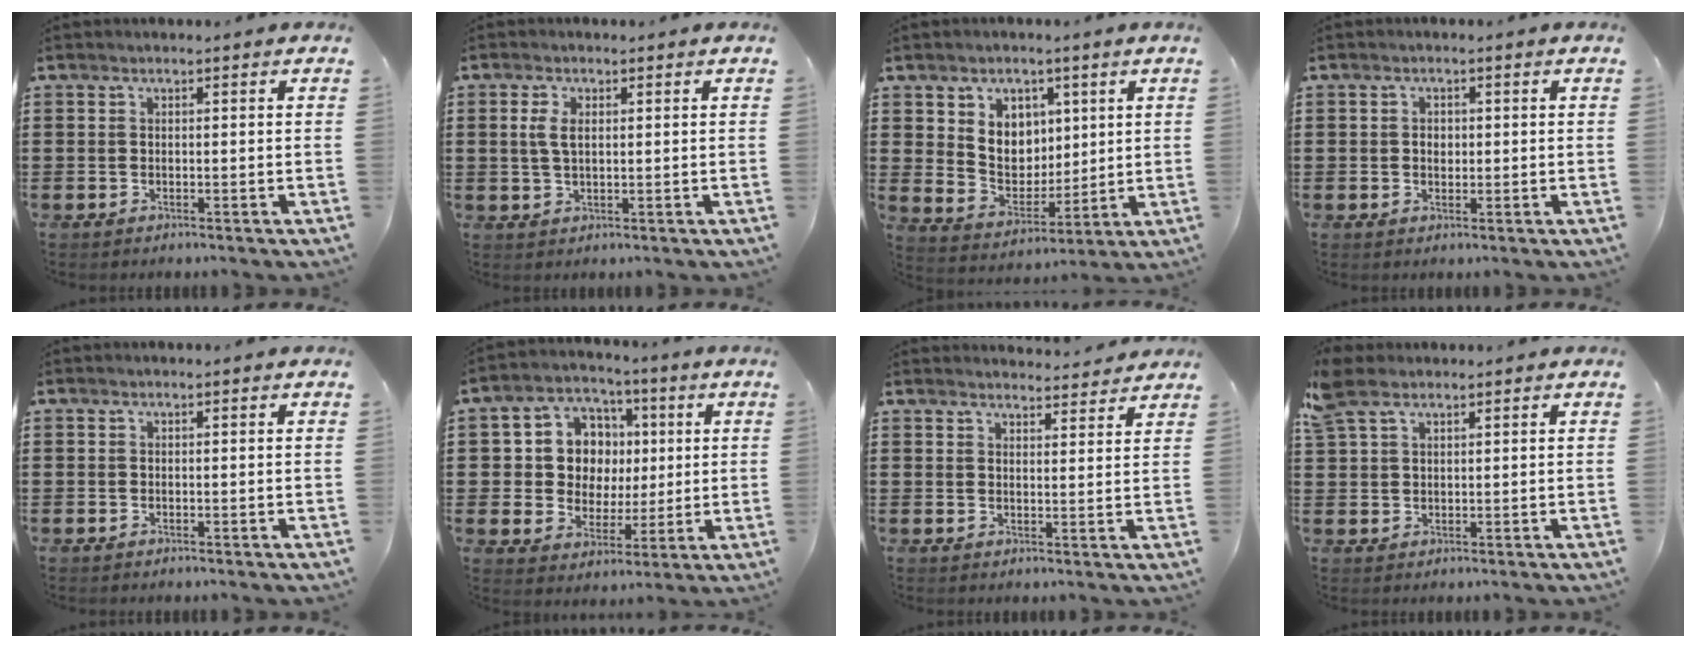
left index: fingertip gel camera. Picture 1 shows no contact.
{"total": 3.2, "force": [0.6, 1.6, 2.7], "torque": [-0.066, 0.006, 0.007]}
{"total": 6.5, "force": [2.6, 5.6, 1.8], "torque": [-0.050, -0.002, 0.047]}
{"total": 1.4, "force": [0.2, 1.1, 0.9], "torque": [-0.021, 0.008, 0.002]}
{"total": 0.0}
{"total": 9.2, "force": [1.5, 8.3, 3.7], "torque": [-0.101, 0.017, 0.033]}
{"total": 3.1, "force": [3.1, 0.3, 0.3], "torque": [-0.008, -0.016, 0.055]}
{"total": 3.9, "force": [2.6, 2.1, 2.0], "torque": [-0.049, 0.008, 0.049]}